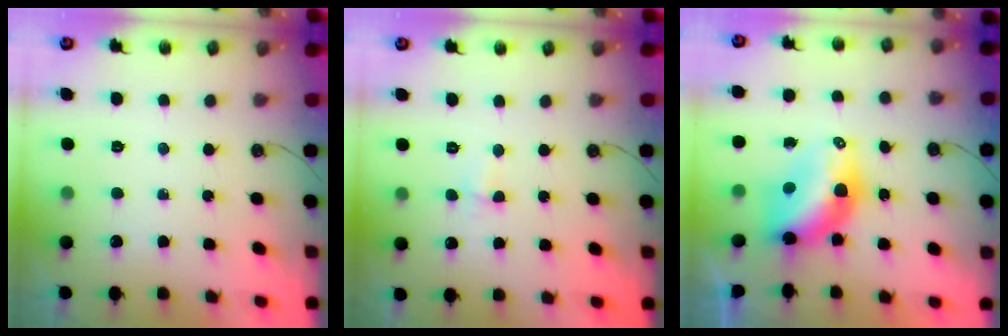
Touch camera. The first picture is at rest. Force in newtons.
{"total": 2.7, "press": 2.0, "slide": 1.8}
{"total": 8.9, "press": 8.8, "slide": 0.8}